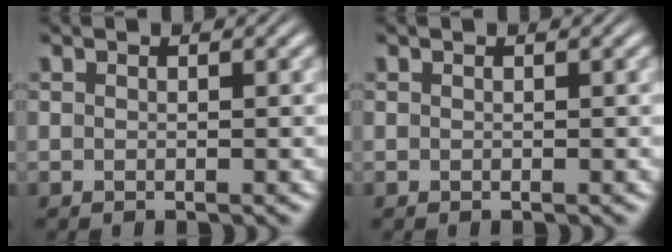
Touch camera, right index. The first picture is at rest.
{"total": 0.0}